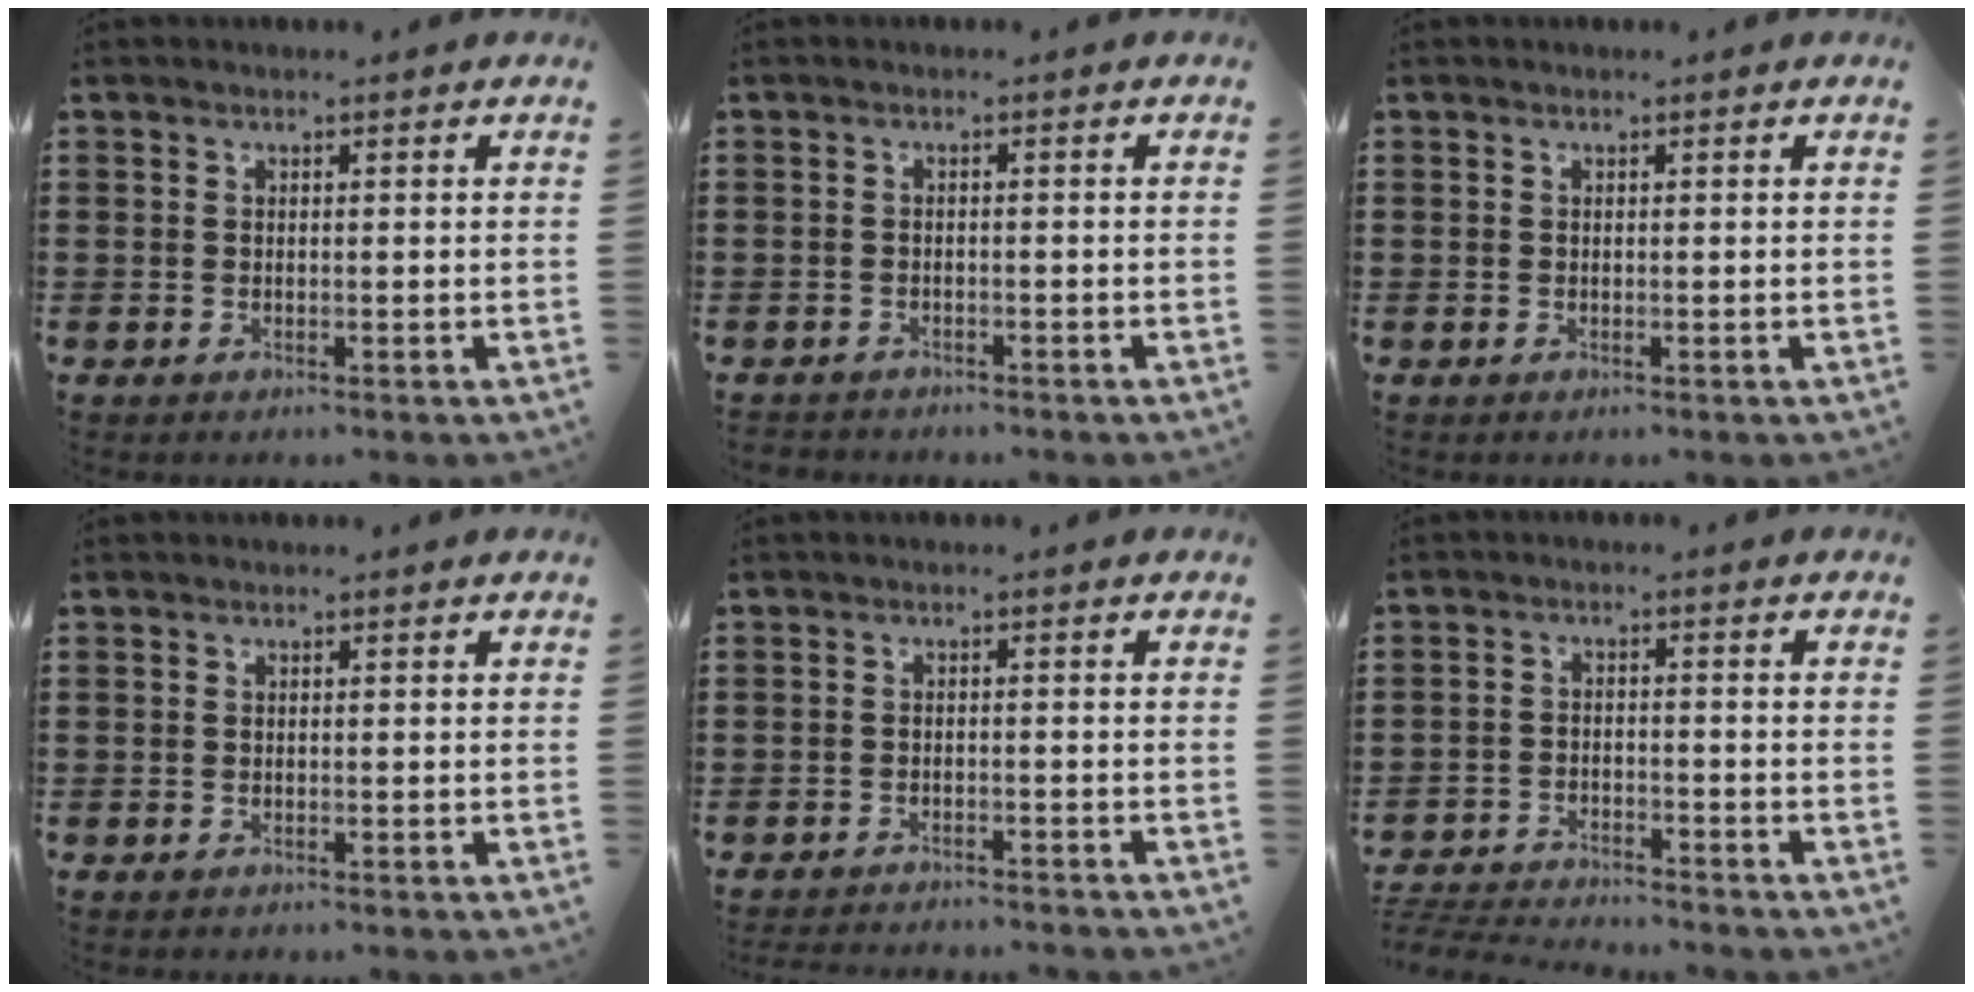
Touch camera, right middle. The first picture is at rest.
{"total": 1.1, "force": [-1.1, 0.2, -0.1], "torque": [-0.003, 0.001, -0.025]}
{"total": 0.0}
{"total": 0.0}
{"total": 2.0, "force": [-2.0, -0.1, 0.0], "torque": [-0.005, -0.001, -0.042]}
{"total": 3.8, "force": [-3.8, 0.2, 0.2], "torque": [-0.014, -0.002, -0.083]}